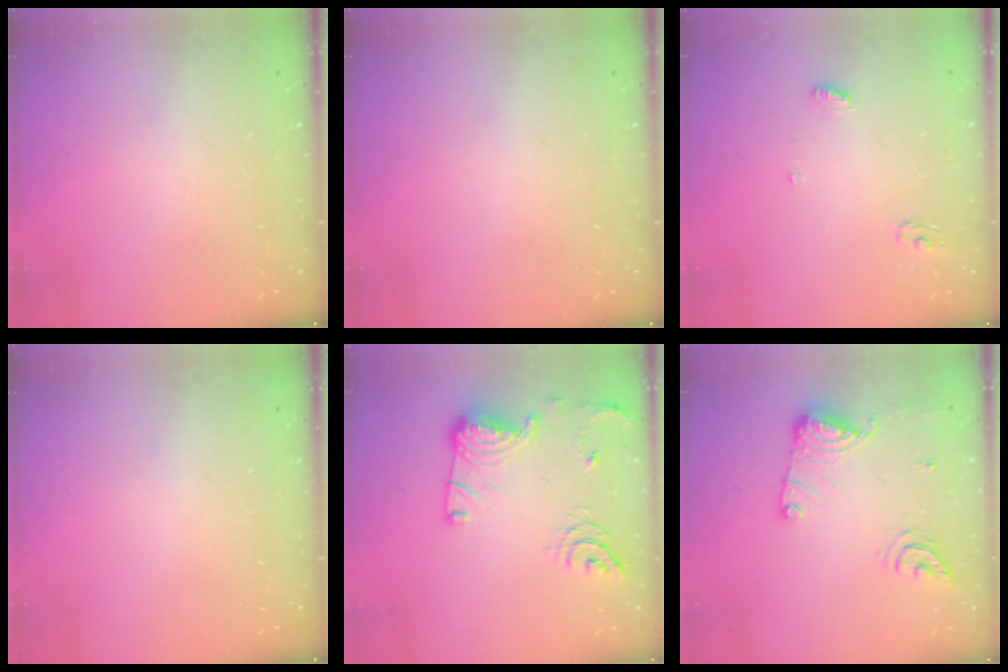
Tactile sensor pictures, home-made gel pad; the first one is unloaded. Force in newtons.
{"total": 0.0}
{"total": 4.9, "press": 4.9, "slide": 0.3}
{"total": 0.0}
{"total": 16.1, "press": 15.5, "slide": 4.2}
{"total": 12.2, "press": 12.2, "slide": 1.2}